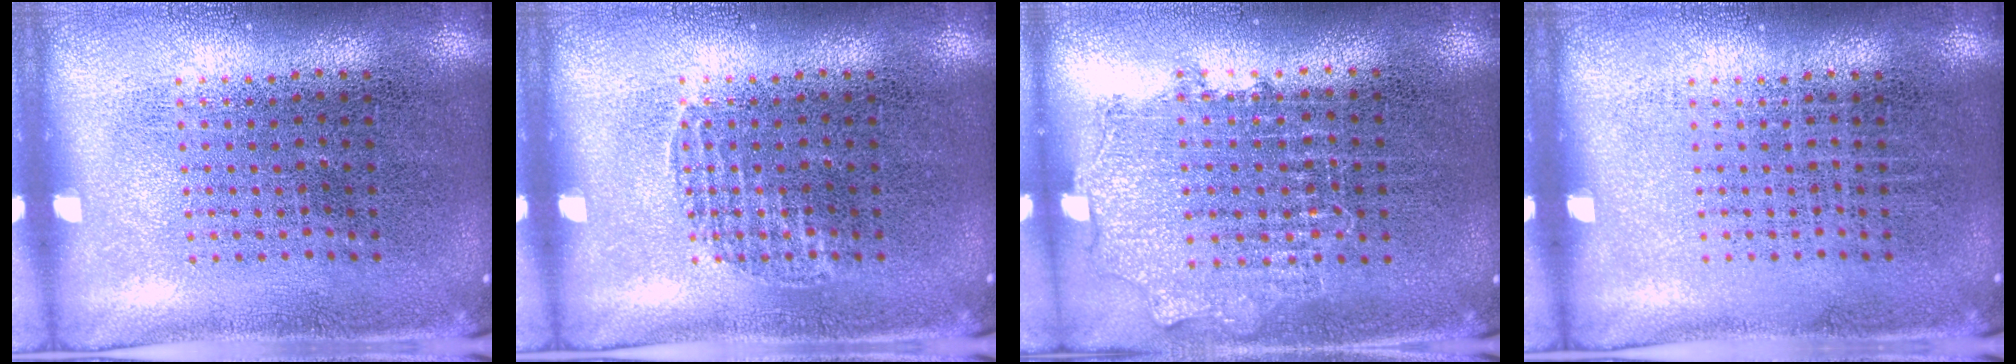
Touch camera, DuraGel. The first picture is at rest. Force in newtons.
{"total": 0.6, "press": 0.6, "slide": 0.1}
{"total": 0.9, "press": 0.8, "slide": 0.2}
{"total": 0.0}